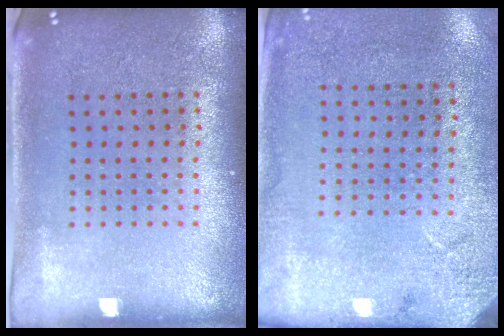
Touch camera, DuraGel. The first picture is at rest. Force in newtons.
{"total": 2.7, "press": 2.2, "slide": 1.6}